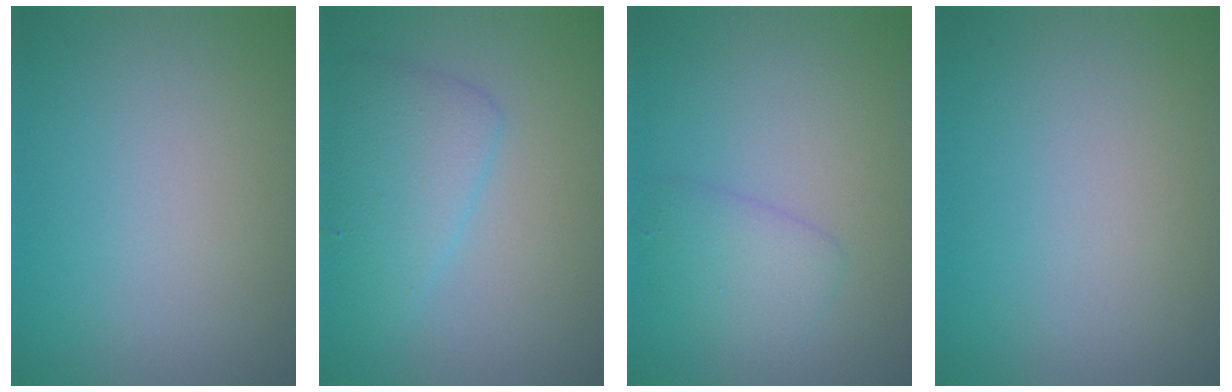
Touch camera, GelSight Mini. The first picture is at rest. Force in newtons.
{"total": 3.7, "press": 3.7, "slide": 0.1}
{"total": 2.2, "press": 2.2, "slide": 0.2}
{"total": 0.0}